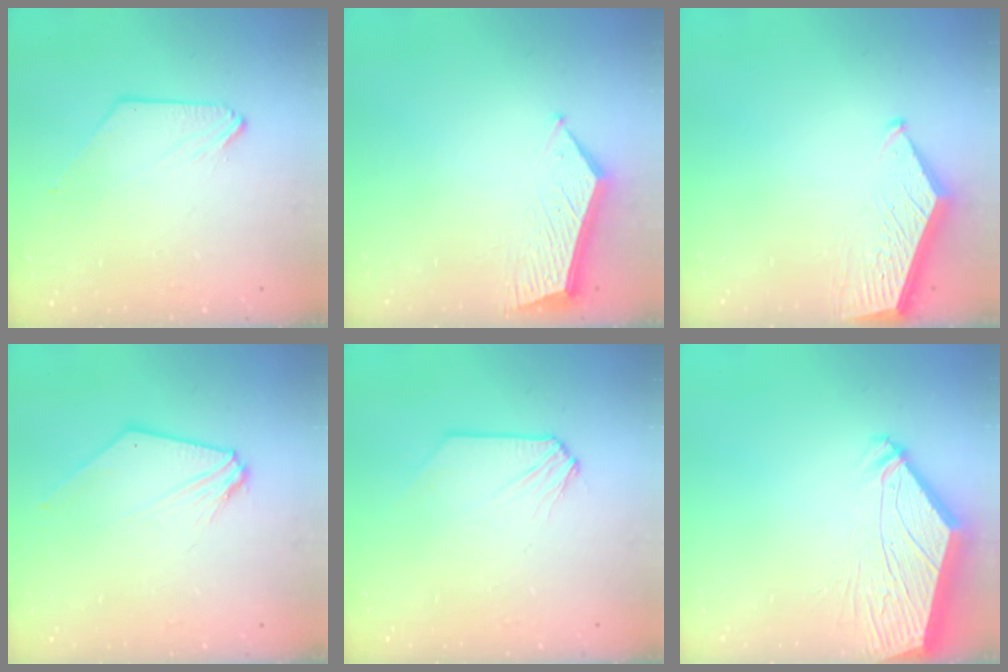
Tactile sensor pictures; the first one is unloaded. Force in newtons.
{"total": 7.3, "press": 7.3, "slide": 0.5}
{"total": 5.5, "press": 5.5, "slide": 0.6}
{"total": 3.9, "press": 3.9, "slide": 0.8}
{"total": 0.0}
{"total": 4.3, "press": 4.2, "slide": 0.5}